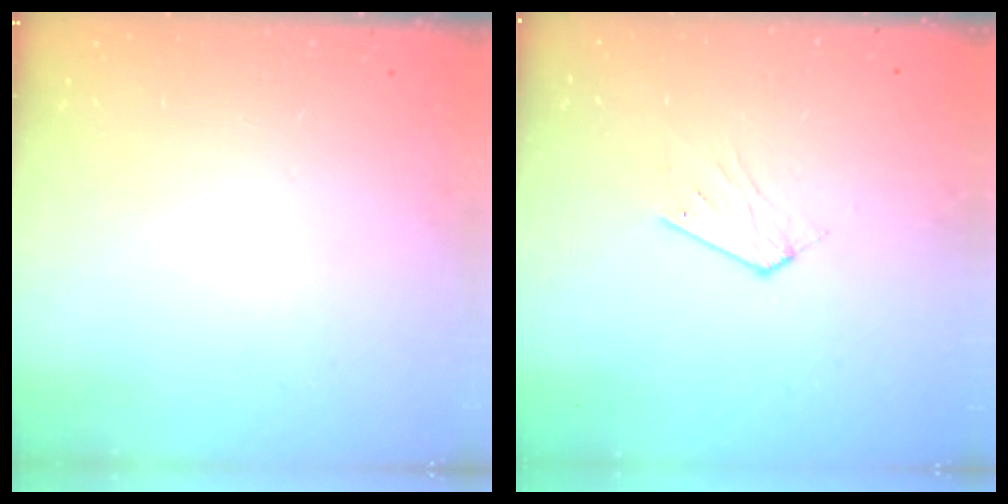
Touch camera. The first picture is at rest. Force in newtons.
{"total": 3.9, "press": 3.9, "slide": 0.2}